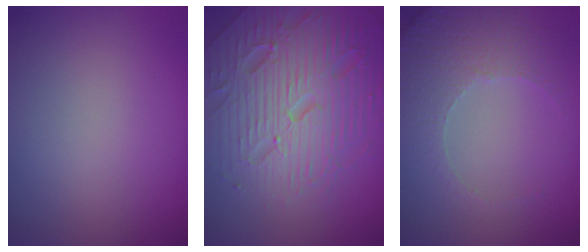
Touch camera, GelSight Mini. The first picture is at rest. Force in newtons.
{"total": 7.4, "press": 7.3, "slide": 1.6}
{"total": 4.9, "press": 3.6, "slide": 3.3}